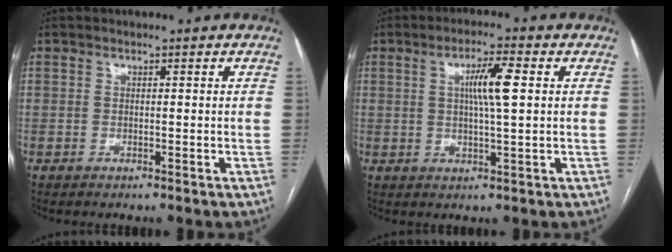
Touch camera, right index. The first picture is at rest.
{"total": 6.1, "force": [1.2, 0.3, 6.0], "torque": [-0.107, 0.003, 0.021]}